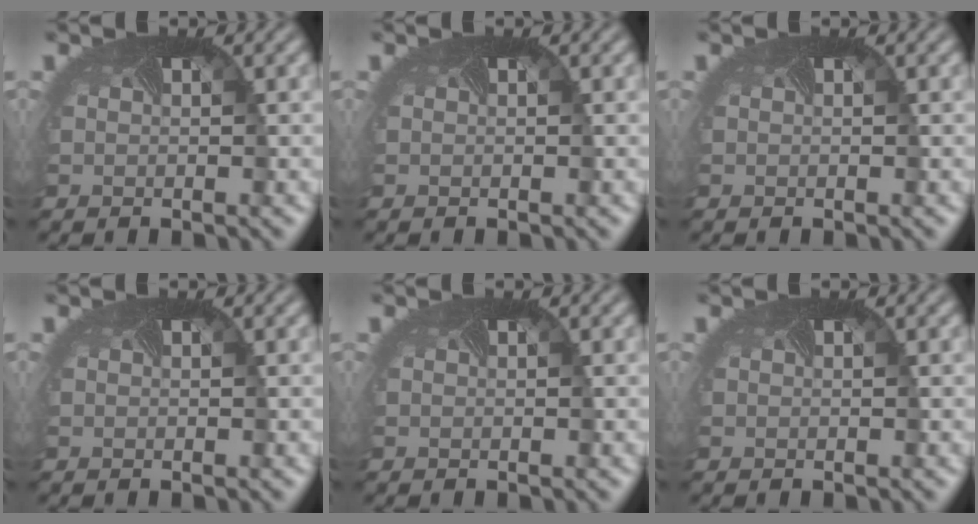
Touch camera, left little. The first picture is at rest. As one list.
[{"total": 0.0}, {"total": 0.0}, {"total": 0.0}, {"total": 0.0}, {"total": 0.0}]